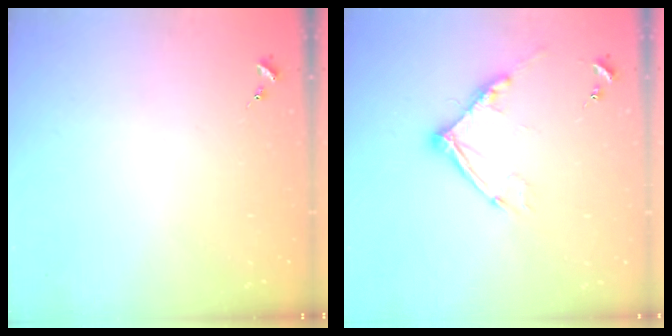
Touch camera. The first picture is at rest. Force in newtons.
{"total": 10.7, "press": 10.6, "slide": 1.1}